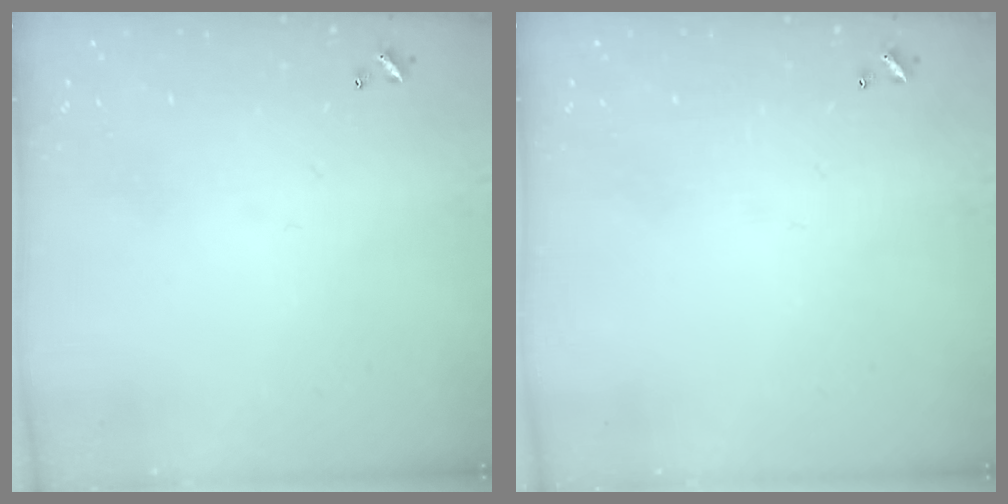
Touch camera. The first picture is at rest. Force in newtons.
{"total": 0.0}